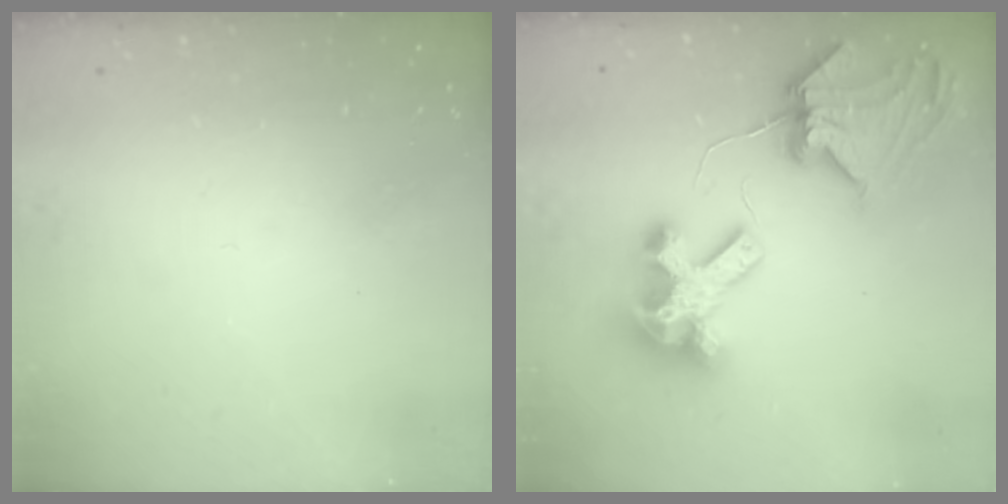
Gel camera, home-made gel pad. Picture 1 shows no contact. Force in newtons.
{"total": 10.2, "press": 10.1, "slide": 1.5}